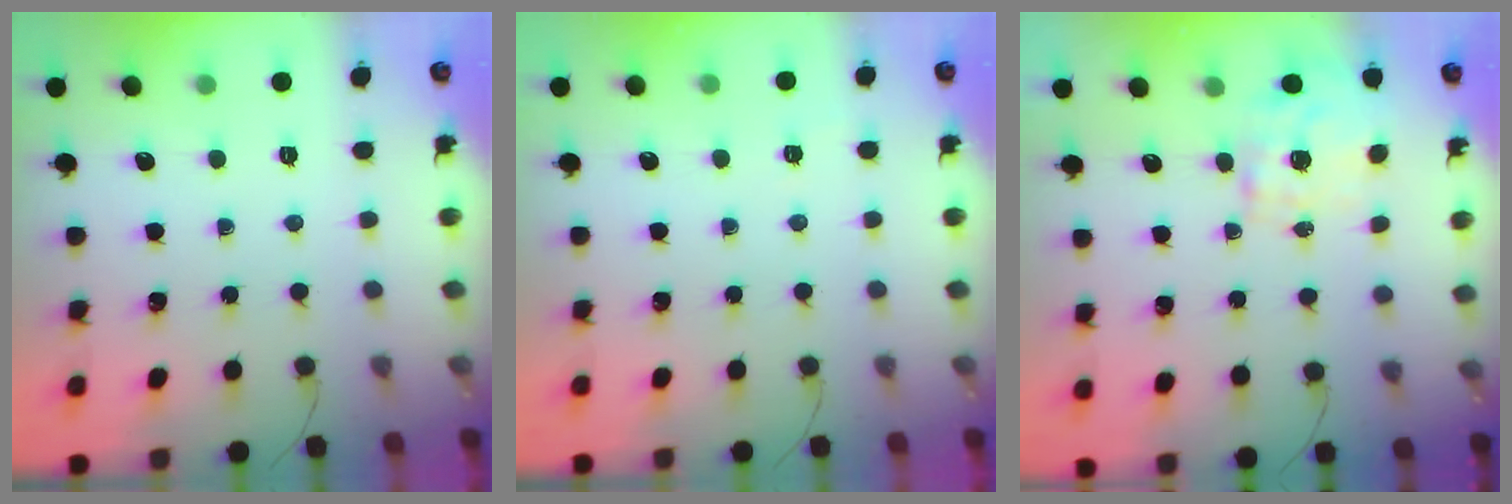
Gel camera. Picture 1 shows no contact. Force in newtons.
{"total": 2.0, "press": 1.6, "slide": 1.2}
{"total": 1.0, "press": 0.8, "slide": 0.6}